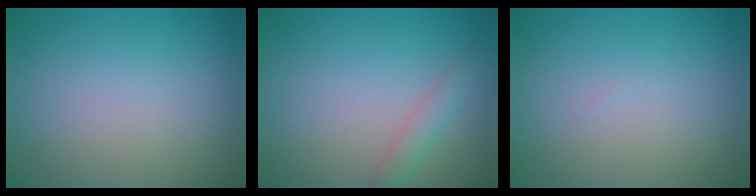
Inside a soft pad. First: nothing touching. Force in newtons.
{"total": 1.7, "press": 1.7, "slide": 0.0}
{"total": 0.0}